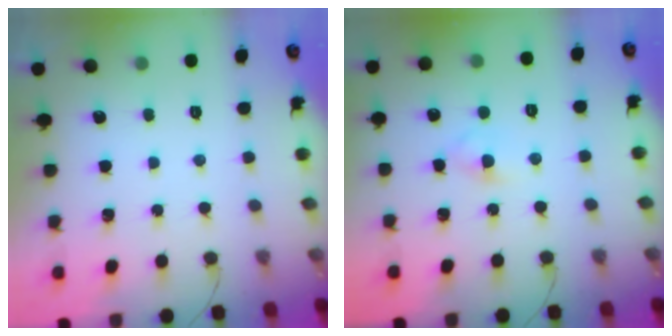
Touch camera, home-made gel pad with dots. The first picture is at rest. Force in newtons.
{"total": 2.8, "press": 2.7, "slide": 0.8}